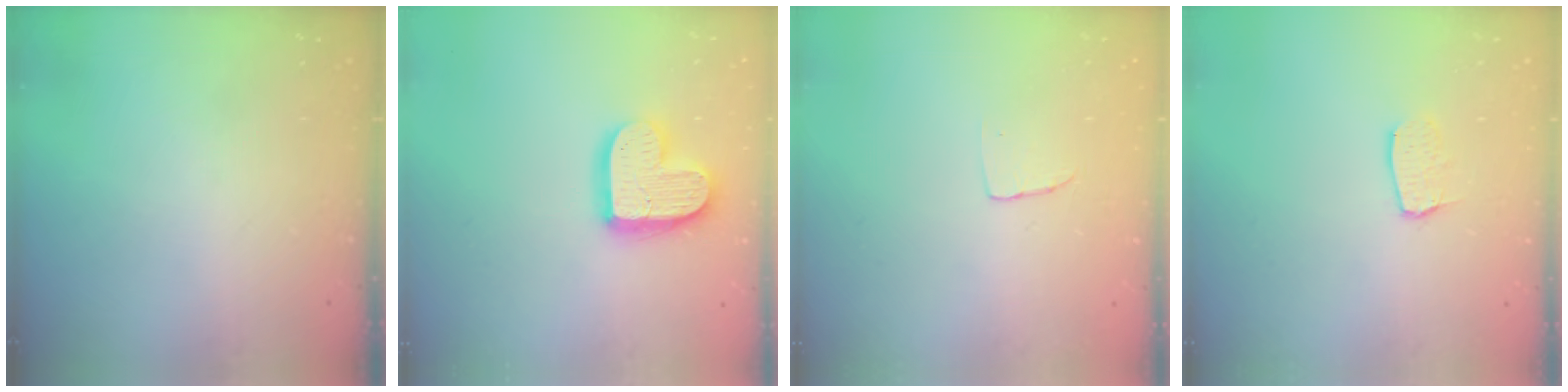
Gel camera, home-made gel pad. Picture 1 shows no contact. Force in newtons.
{"total": 15.5, "press": 15.4, "slide": 1.2}
{"total": 2.9, "press": 2.9, "slide": 0.1}
{"total": 6.1, "press": 6.1, "slide": 0.2}